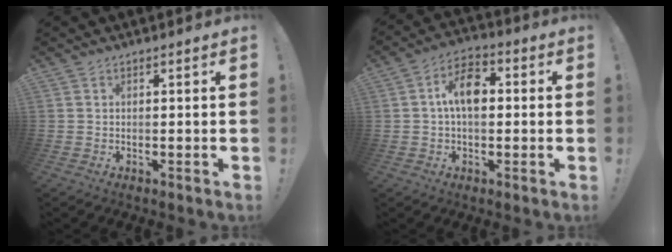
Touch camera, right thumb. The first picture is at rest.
{"total": 10.2, "force": [1.1, 6.0, 8.1], "torque": [-0.132, 0.010, 0.021]}